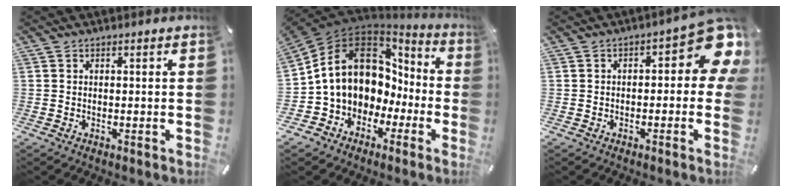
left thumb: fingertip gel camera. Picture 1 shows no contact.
{"total": 15.3, "force": [3.2, 12.1, 8.8], "torque": [-0.172, -0.017, 0.062]}
{"total": 12.3, "force": [3.7, 5.3, 10.4], "torque": [-0.128, -0.034, 0.063]}